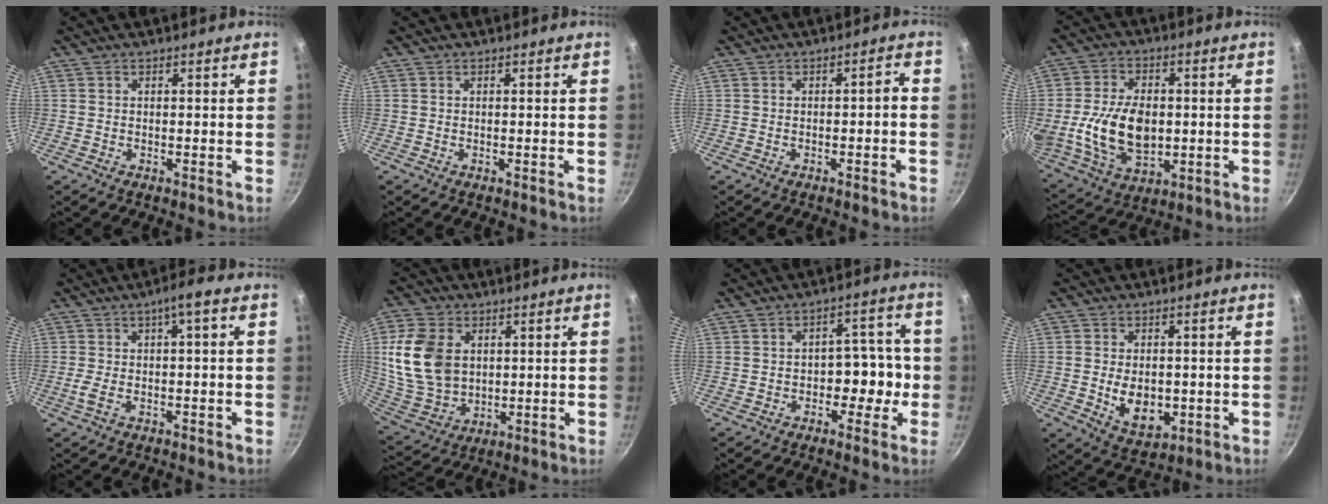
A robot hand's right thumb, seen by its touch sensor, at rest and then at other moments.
{"total": 0.0}
{"total": 2.3, "force": [-1.2, 0.7, 1.8], "torque": [-0.029, 0.022, -0.009]}
{"total": 15.9, "force": [-0.5, 10.4, 12.0], "torque": [-0.205, -0.003, 0.001]}
{"total": 5.5, "force": [-0.2, 1.0, 5.4], "torque": [-0.101, 0.022, 0.002]}
{"total": 15.8, "force": [3.0, 11.6, 10.3], "torque": [-0.190, -0.010, 0.075]}
{"total": 7.4, "force": [-1.9, 5.2, 4.9], "torque": [-0.006, 0.040, -0.027]}
{"total": 8.9, "force": [-1.1, 6.1, 6.5], "torque": [-0.083, -0.006, -0.005]}